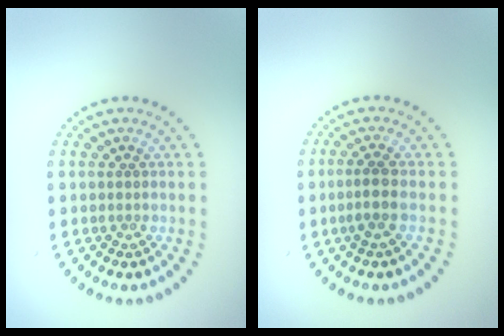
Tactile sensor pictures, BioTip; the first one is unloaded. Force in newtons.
{"total": 1.9, "press": 1.4, "slide": 1.3}